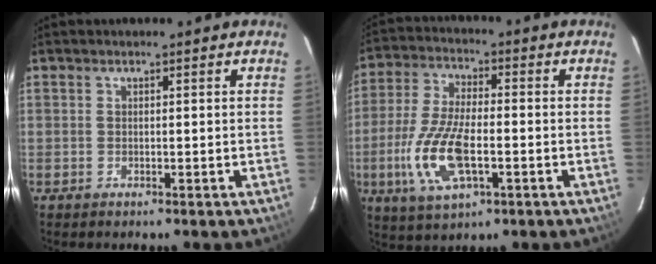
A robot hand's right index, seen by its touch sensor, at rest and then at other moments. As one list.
[{"total": 13.7, "force": [-3.8, 5.6, 11.9], "torque": [-0.257, -0.007, -0.072]}]